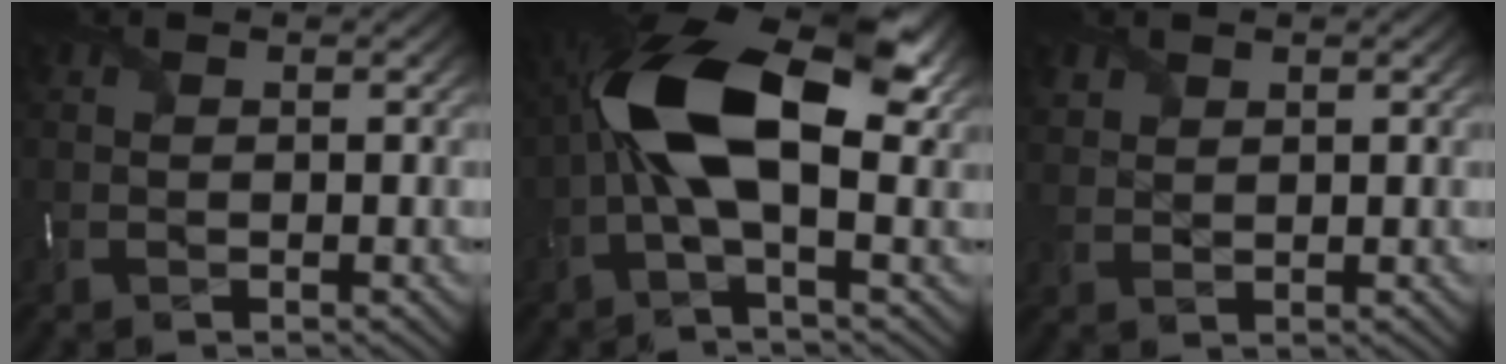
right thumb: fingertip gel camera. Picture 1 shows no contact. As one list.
[{"total": 14.5, "force": [1.2, 6.6, 12.9], "torque": [-0.253, 0.017, 0.009]}, {"total": 1.7, "force": [1.4, 0.9, -0.3], "torque": [0.001, 0.001, 0.031]}]